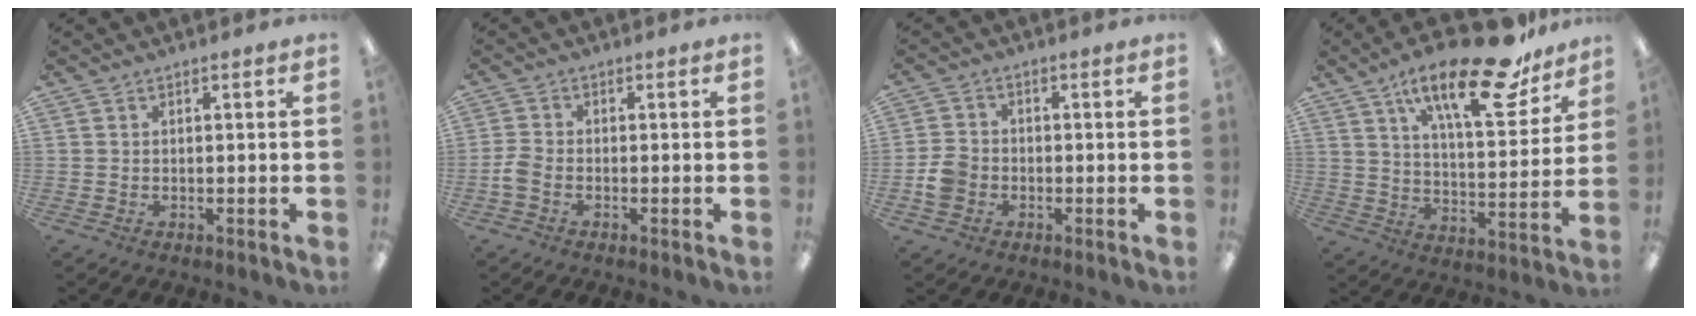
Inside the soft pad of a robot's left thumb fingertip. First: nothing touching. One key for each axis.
{"total": 3.1, "fx": -1.3, "fy": 1.9, "fz": 2.1, "tx": -0.047, "ty": 0.002, "tz": -0.025}
{"total": 4.9, "fx": -1.6, "fy": 4.1, "fz": 2.3, "tx": -0.043, "ty": 0.010, "tz": -0.028}
{"total": 22.5, "fx": 14.8, "fy": 7.4, "fz": 15.3, "tx": -0.229, "ty": -0.086, "tz": 0.240}